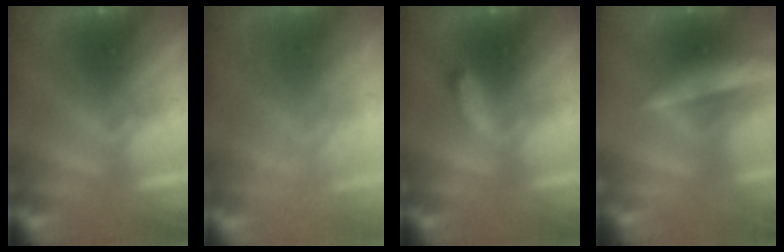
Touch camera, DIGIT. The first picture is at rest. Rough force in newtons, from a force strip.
{"total": 7.5}
{"total": 2.5}
{"total": 6.3}